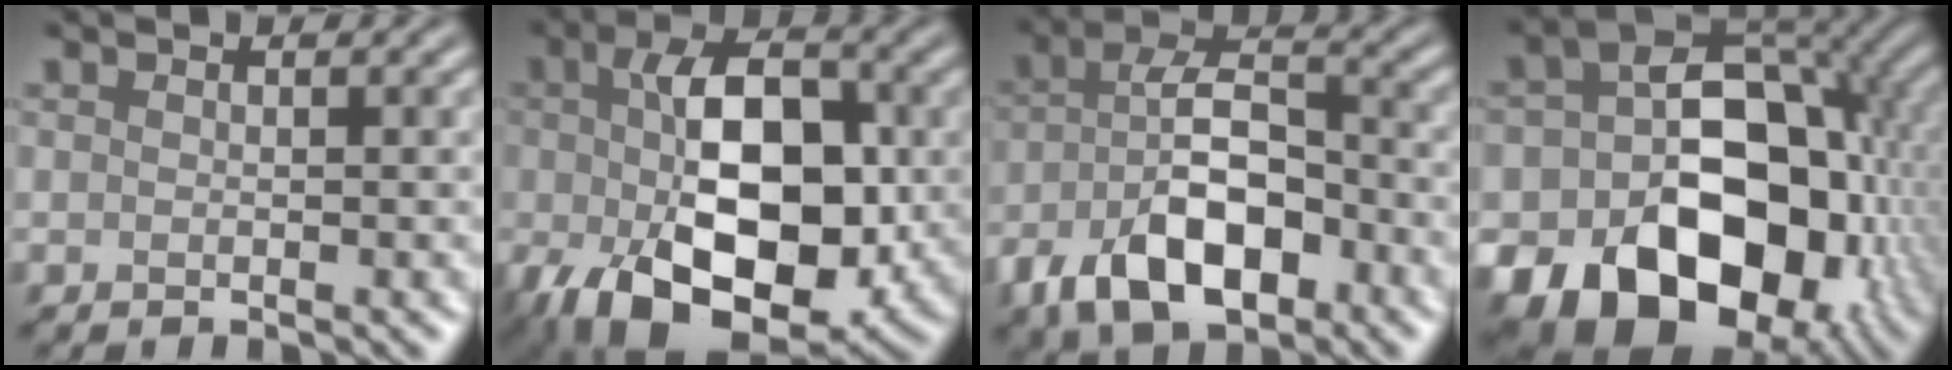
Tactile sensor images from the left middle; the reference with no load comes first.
{"total": 14.3, "force": [-1.9, 8.4, 11.5], "torque": [-0.199, -0.016, -0.034]}
{"total": 9.2, "force": [-4.1, 4.5, 6.9], "torque": [-0.130, 0.008, -0.079]}
{"total": 19.2, "force": [-6.7, 13.7, 11.7], "torque": [-0.149, -0.007, -0.113]}